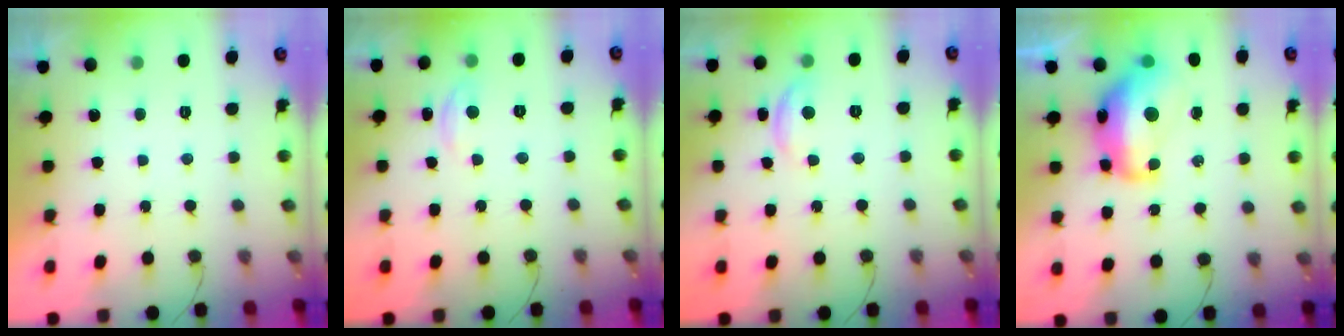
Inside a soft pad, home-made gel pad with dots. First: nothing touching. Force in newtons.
{"total": 2.9, "press": 2.9, "slide": 0.3}
{"total": 6.5, "press": 6.5, "slide": 0.3}
{"total": 15.0, "press": 14.9, "slide": 1.4}